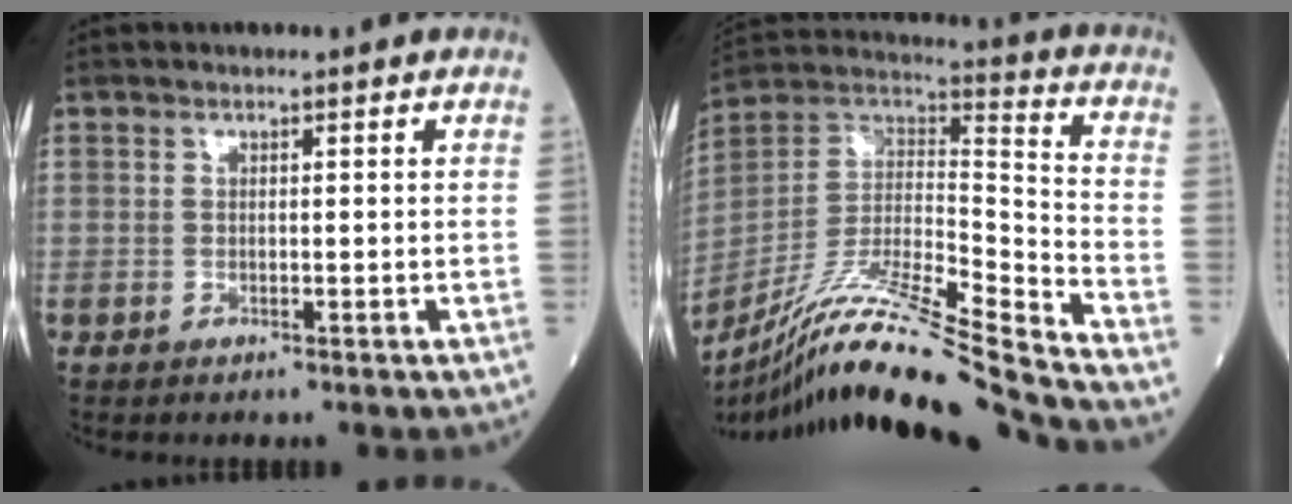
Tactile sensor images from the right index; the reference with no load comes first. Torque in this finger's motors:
{"motor_torque": [-0.34, -0.55, 0.36, 0.09]}